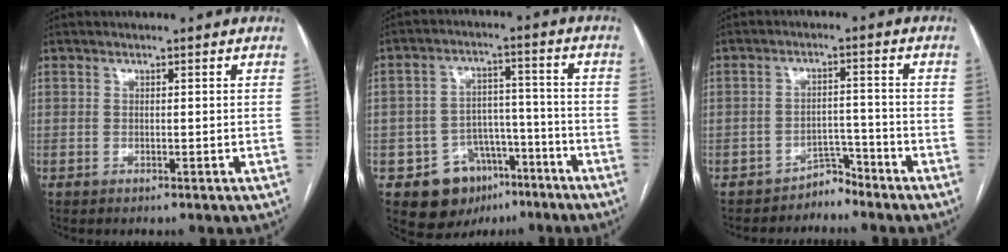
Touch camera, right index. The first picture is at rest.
{"total": 10.7, "force": [-5.9, 8.1, 3.5], "torque": [-0.044, 0.038, -0.081]}
{"total": 3.1, "force": [-3.0, 0.9, -0.2], "torque": [0.014, 0.002, -0.048]}